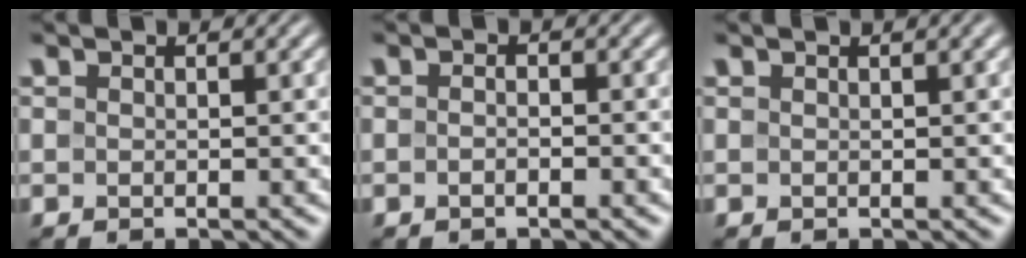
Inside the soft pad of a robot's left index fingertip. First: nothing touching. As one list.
[{"total": 1.3, "force": [-0.7, 0.5, 1.0], "torque": [-0.003, -0.003, -0.020]}, {"total": 1.5, "force": [0.7, 0.5, 1.2], "torque": [-0.014, 0.003, 0.004]}]